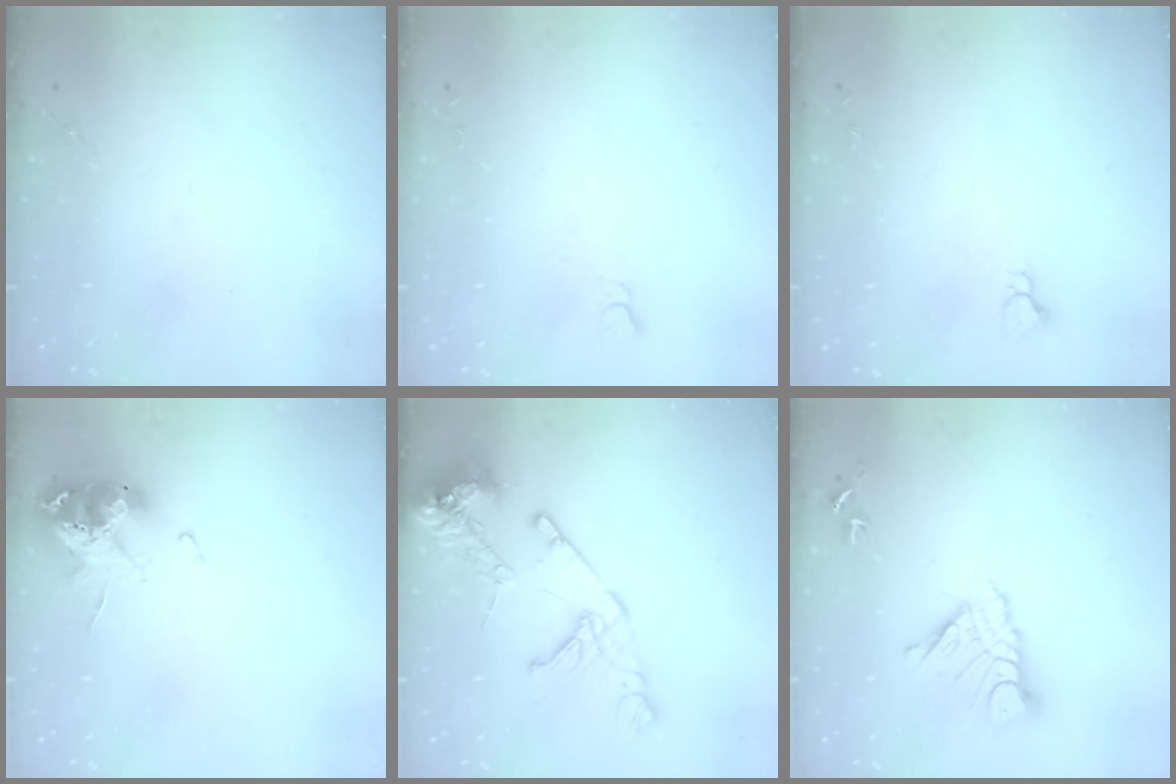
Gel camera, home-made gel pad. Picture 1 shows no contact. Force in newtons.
{"total": 2.7, "press": 2.7, "slide": 0.3}
{"total": 2.9, "press": 2.9, "slide": 0.2}
{"total": 11.1, "press": 11.0, "slide": 1.2}
{"total": 14.1, "press": 14.0, "slide": 1.9}
{"total": 11.9, "press": 11.9, "slide": 1.1}